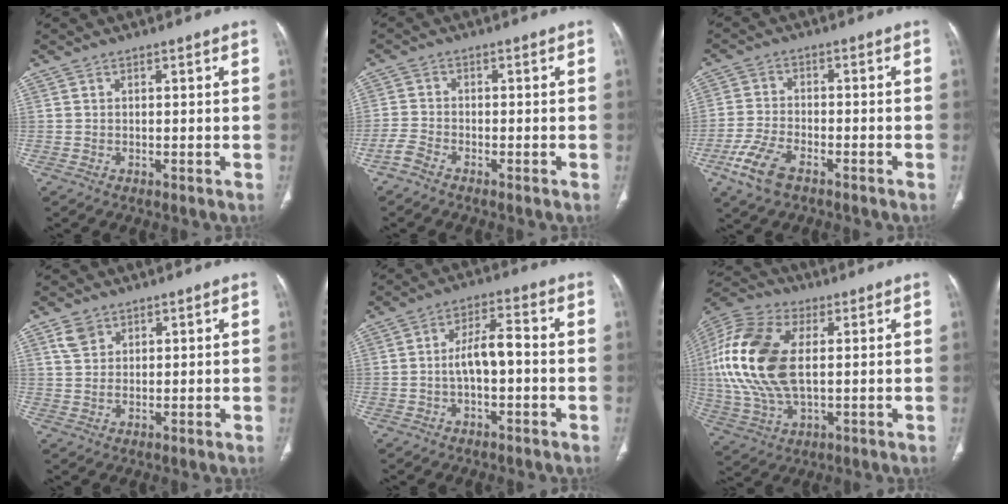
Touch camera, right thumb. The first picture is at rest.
{"total": 2.8, "force": [-2.2, 1.0, 1.3], "torque": [-0.033, 0.009, -0.050]}
{"total": 7.7, "force": [-4.6, 3.5, 5.1], "torque": [-0.114, 0.012, -0.088]}
{"total": 3.3, "force": [2.0, 2.2, 1.4], "torque": [-0.024, -0.003, 0.044]}
{"total": 6.8, "force": [-1.0, 2.8, 6.1], "torque": [-0.109, 0.032, -0.022]}
{"total": 20.4, "force": [2.1, 11.3, 16.9], "torque": [-0.378, 0.000, 0.035]}